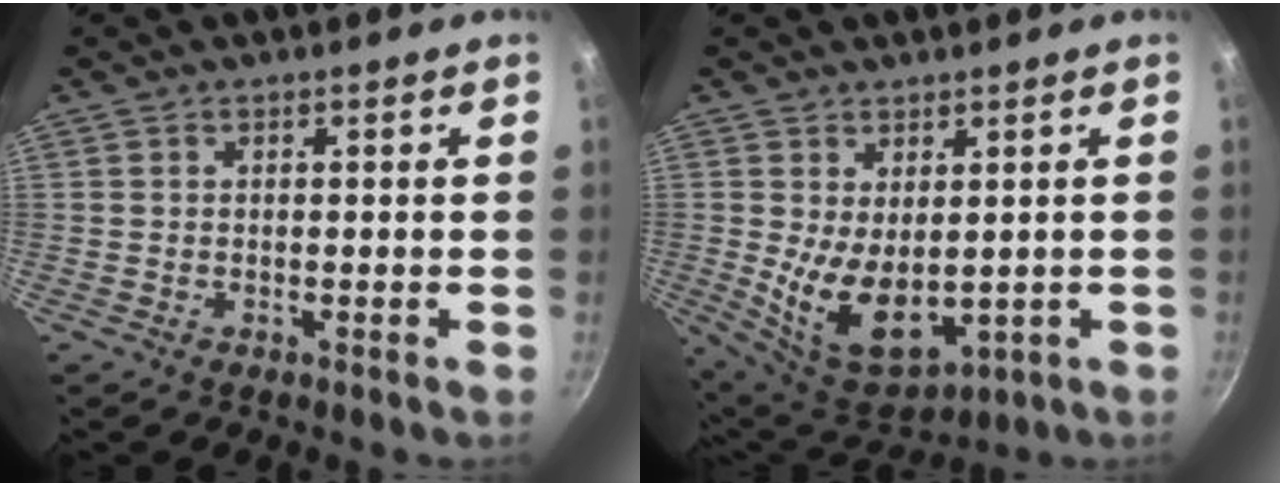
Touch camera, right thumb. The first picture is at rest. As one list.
[{"total": 11.6, "force": [0.0, 6.8, 9.4], "torque": [-0.139, -0.030, 0.028]}]